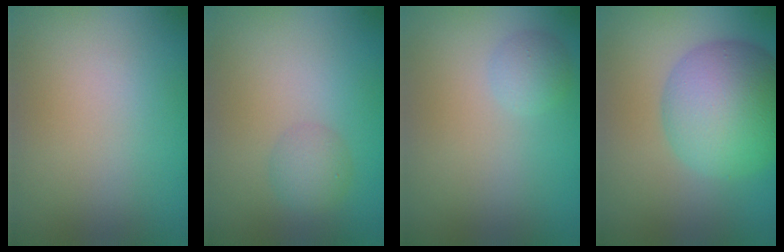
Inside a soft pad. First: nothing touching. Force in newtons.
{"total": 1.6, "press": 1.6, "slide": 0.1}
{"total": 1.3, "press": 1.3, "slide": 0.1}
{"total": 8.5, "press": 8.5, "slide": 0.2}